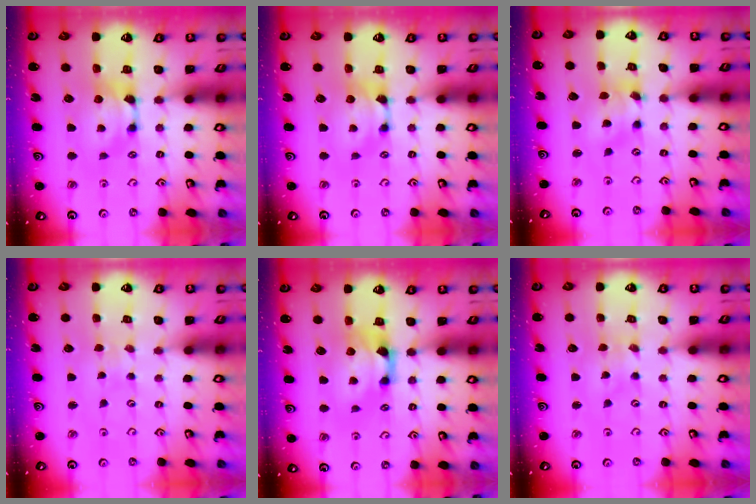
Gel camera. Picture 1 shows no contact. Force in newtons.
{"total": 0.0}
{"total": 1.8, "press": 1.3, "slide": 1.2}
{"total": 5.6, "press": 5.6, "slide": 0.2}
{"total": 1.6, "press": 0.9, "slide": 1.3}
{"total": 4.4, "press": 4.4, "slide": 0.4}